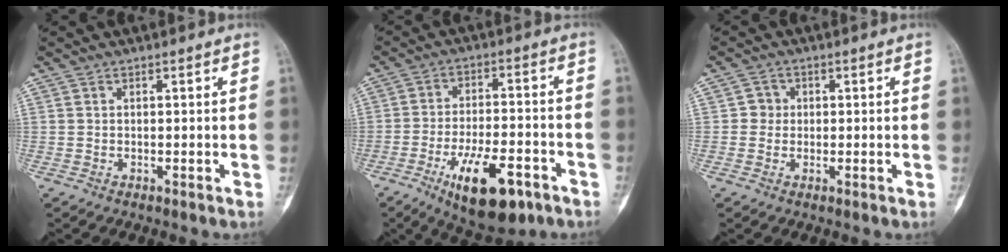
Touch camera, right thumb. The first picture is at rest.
{"total": 14.6, "force": [-7.4, 5.9, 11.1], "torque": [-0.168, 0.027, -0.109]}
{"total": 2.4, "force": [0.1, 2.4, 0.5], "torque": [0.014, 0.008, -0.006]}